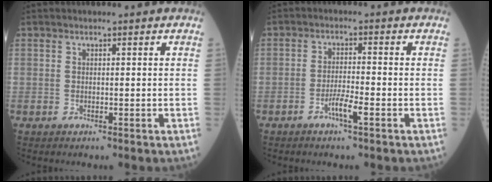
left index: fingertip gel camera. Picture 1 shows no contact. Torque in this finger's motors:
{"motor_torque": [0.02, 0.08, 0.05, 0.01]}